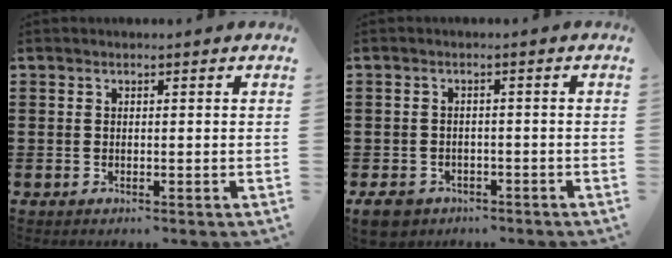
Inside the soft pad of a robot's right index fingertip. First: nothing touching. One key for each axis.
{"total": 2.9, "fx": -2.6, "fy": 1.3, "fz": 0.5, "tx": -0.021, "ty": 0.004, "tz": -0.056}